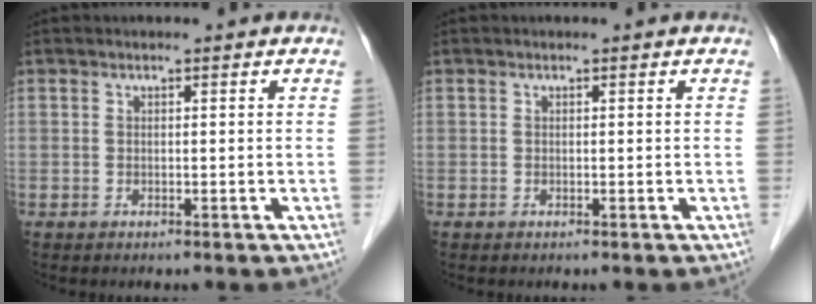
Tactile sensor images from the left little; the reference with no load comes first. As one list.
[{"total": 0.0}]